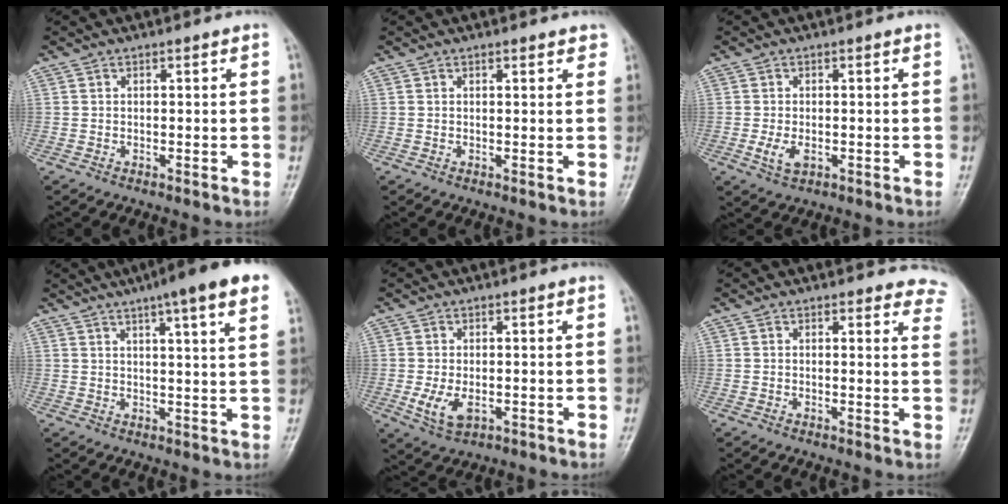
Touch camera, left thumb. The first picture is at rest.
{"total": 2.1, "force": [1.7, 0.7, 1.1], "torque": [0.002, 0.000, 0.016]}
{"total": 3.2, "force": [-0.5, 1.7, 2.7], "torque": [-0.051, -0.002, -0.003]}
{"total": 13.6, "force": [8.4, 1.8, 10.6], "torque": [-0.138, -0.011, 0.103]}
{"total": 4.9, "force": [-0.7, 2.7, 4.0], "torque": [-0.074, -0.008, -0.003]}
{"total": 8.0, "force": [7.4, 2.7, 1.1], "torque": [0.041, -0.030, 0.045]}